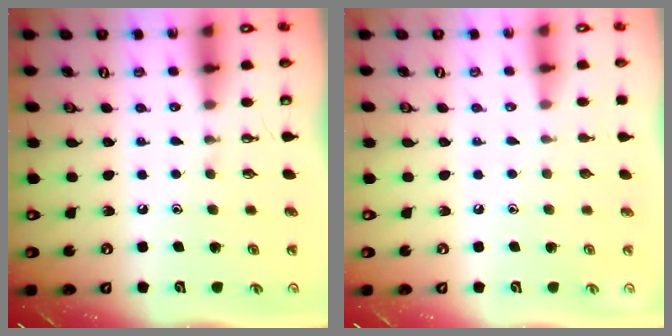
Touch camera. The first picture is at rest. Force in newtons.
{"total": 0.0}